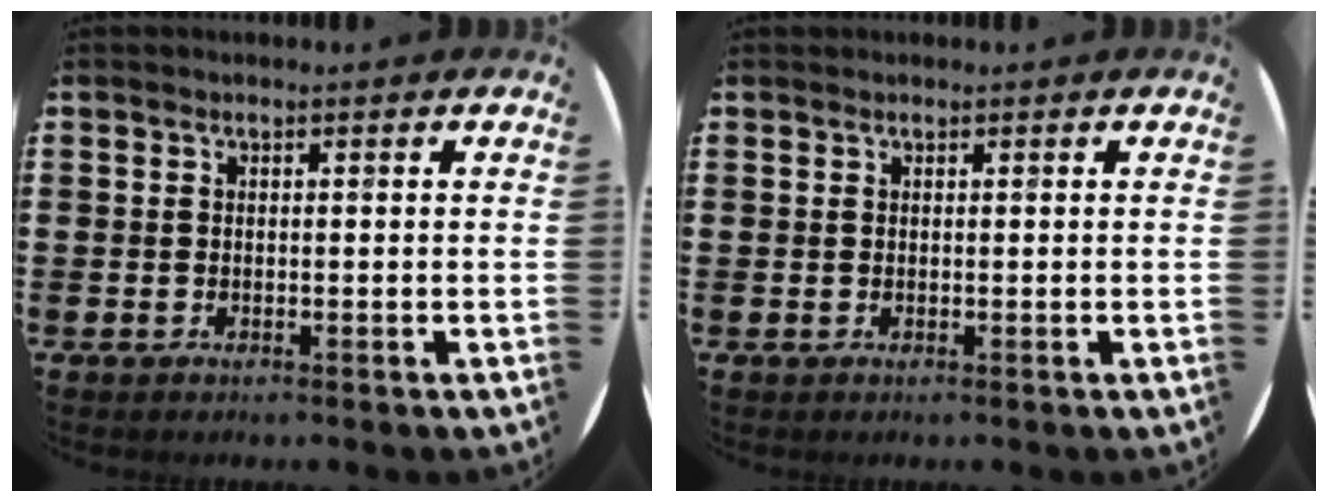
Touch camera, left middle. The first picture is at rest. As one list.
[{"total": 0.0}]